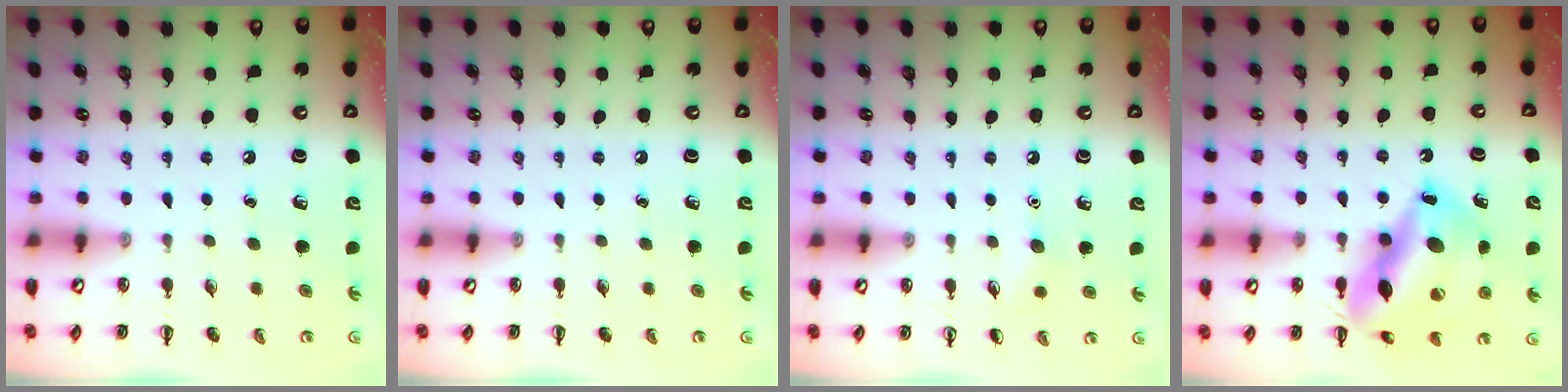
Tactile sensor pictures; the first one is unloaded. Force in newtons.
{"total": 0.0}
{"total": 5.8, "press": 5.6, "slide": 1.7}
{"total": 17.6, "press": 17.5, "slide": 2.3}